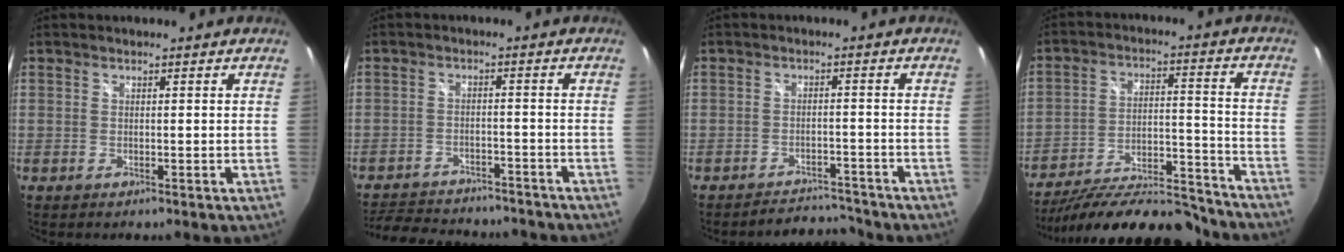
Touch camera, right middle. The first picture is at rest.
{"total": 17.6, "force": [-15.0, 6.1, 6.9], "torque": [-0.150, -0.003, -0.205]}
{"total": 6.2, "force": [-6.1, 1.4, 0.4], "torque": [-0.018, 0.008, -0.085]}
{"total": 22.9, "force": [-20.0, 5.9, 9.4], "torque": [-0.165, -0.007, -0.276]}